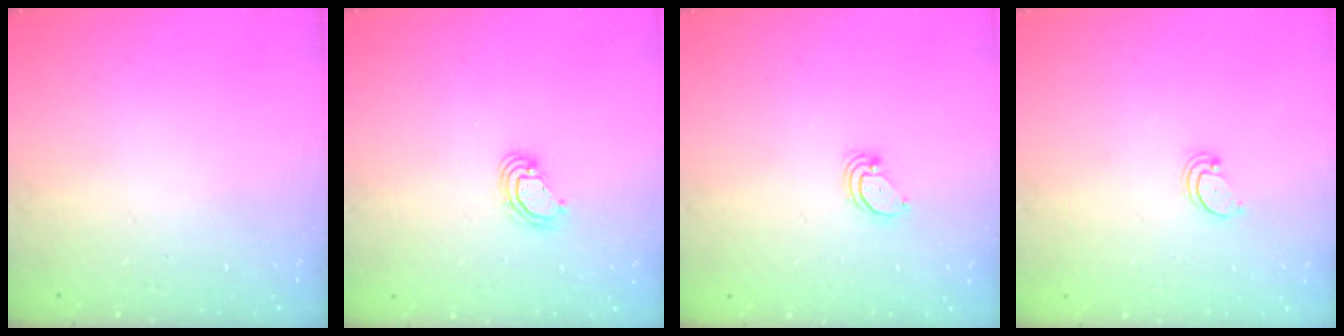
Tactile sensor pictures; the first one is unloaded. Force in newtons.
{"total": 5.2, "press": 5.2, "slide": 0.3}
{"total": 2.0, "press": 2.0, "slide": 0.1}
{"total": 2.2, "press": 2.2, "slide": 0.2}